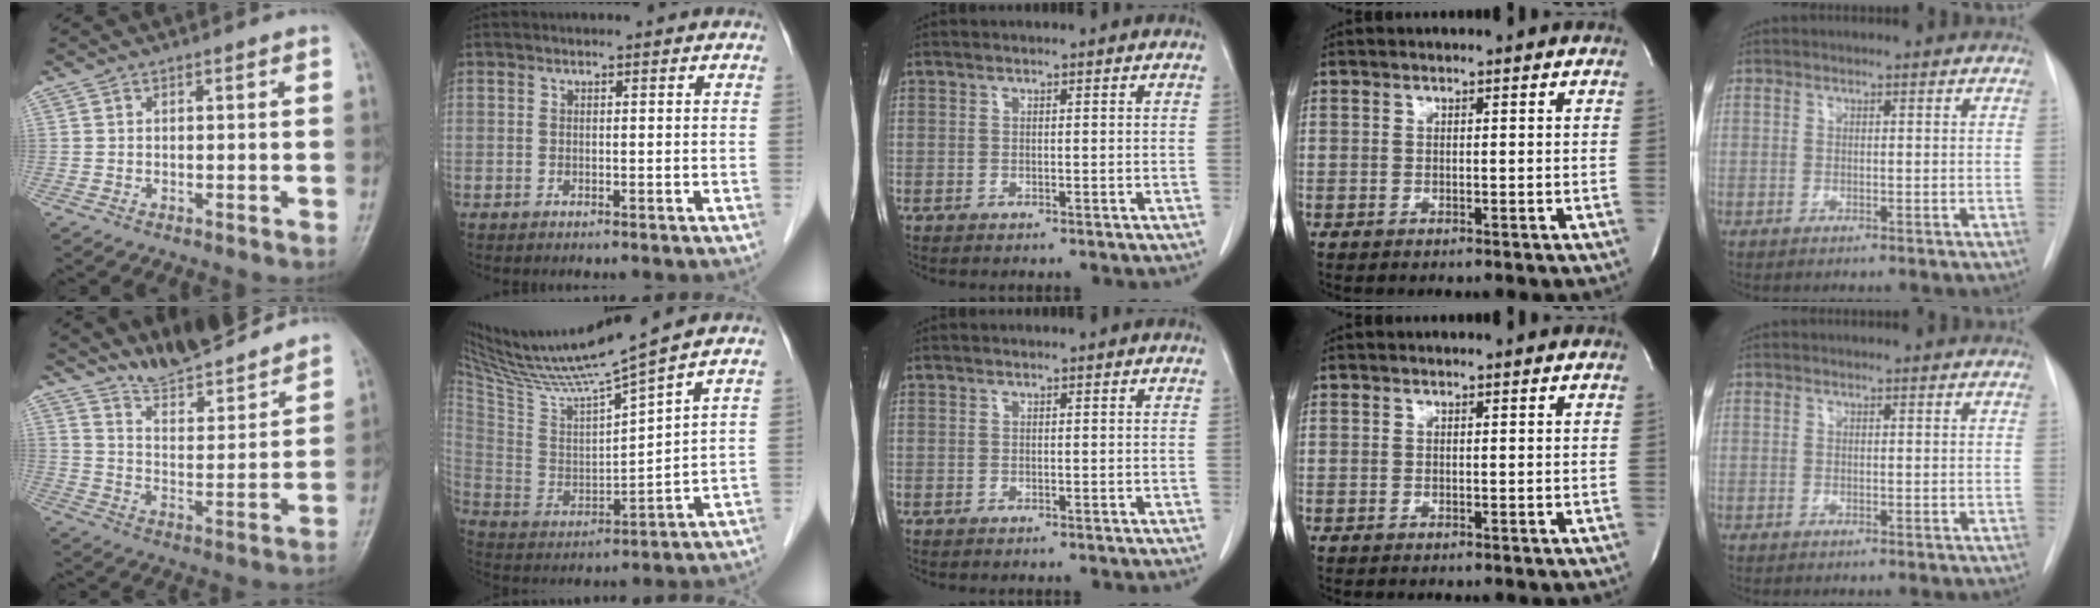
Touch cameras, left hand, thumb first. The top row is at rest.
{"thumb": {"total": 14.6, "force": [13.7, 2.2, 4.5], "torque": [-0.047, -0.088, 0.218]}, "index": {"total": 17.4, "force": [14.7, -1.9, 9.1], "torque": [-0.167, -0.013, 0.266]}}